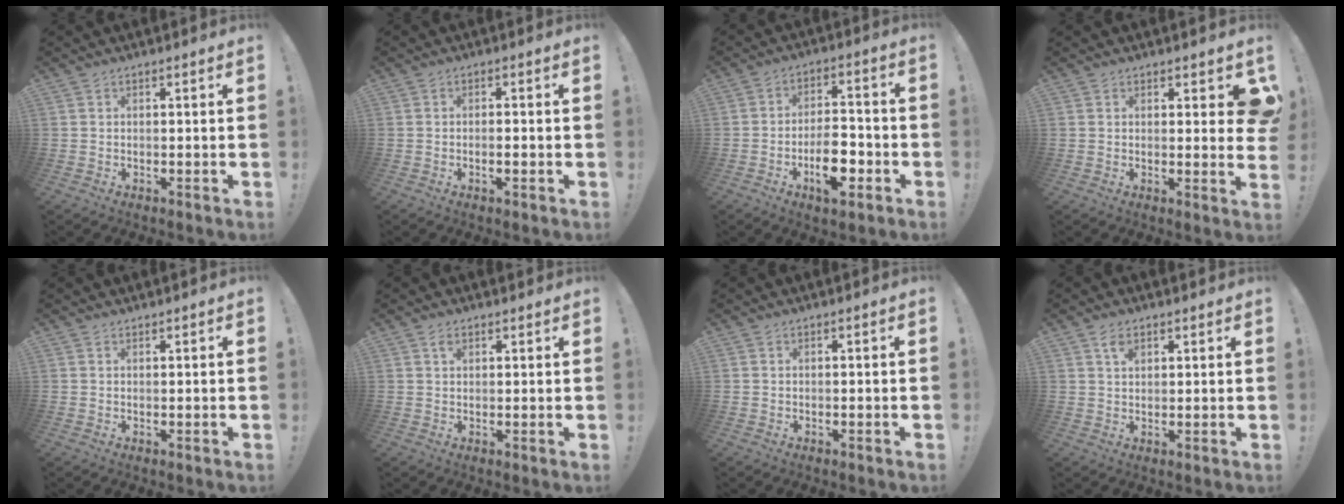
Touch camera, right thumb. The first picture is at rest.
{"total": 2.0, "force": [-1.0, 0.2, 1.8], "torque": [-0.023, -0.001, -0.018]}
{"total": 11.8, "force": [-4.9, 5.6, 9.2], "torque": [-0.150, 0.020, -0.086]}
{"total": 4.5, "force": [2.0, 2.0, 3.5], "torque": [-0.032, -0.014, 0.035]}
{"total": 0.6, "force": [0.5, -0.1, -0.3], "torque": [0.006, 0.000, 0.010]}
{"total": 1.7, "force": [1.2, 0.8, 0.8], "torque": [-0.002, -0.009, 0.019]}
{"total": 0.0}
{"total": 3.4, "force": [2.1, 1.8, 2.0], "torque": [-0.030, -0.010, 0.035]}